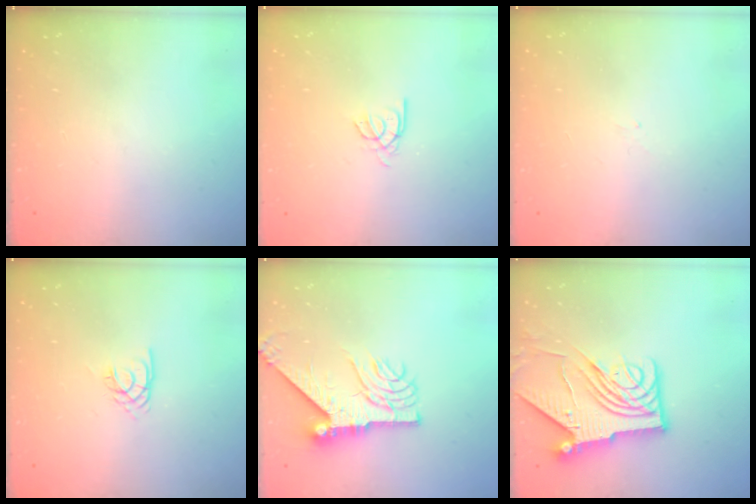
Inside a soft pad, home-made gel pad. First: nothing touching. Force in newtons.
{"total": 2.0, "press": 1.9, "slide": 0.4}
{"total": 1.3, "press": 1.2, "slide": 0.5}
{"total": 2.1, "press": 2.1, "slide": 0.4}
{"total": 11.1, "press": 11.1, "slide": 1.3}
{"total": 12.4, "press": 12.3, "slide": 1.4}